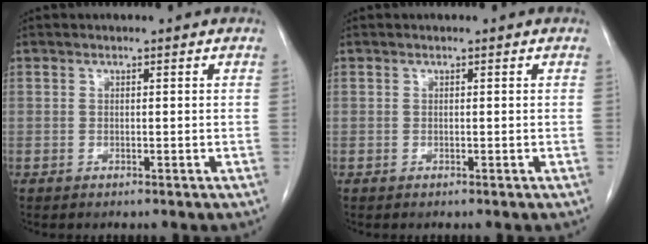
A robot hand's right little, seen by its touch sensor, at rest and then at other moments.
{"total": 0.0}